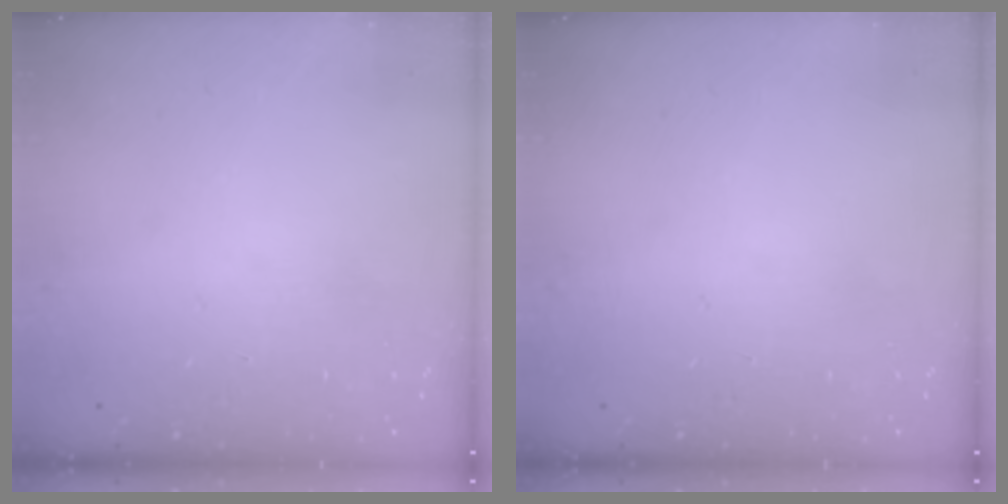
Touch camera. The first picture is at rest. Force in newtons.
{"total": 0.0}